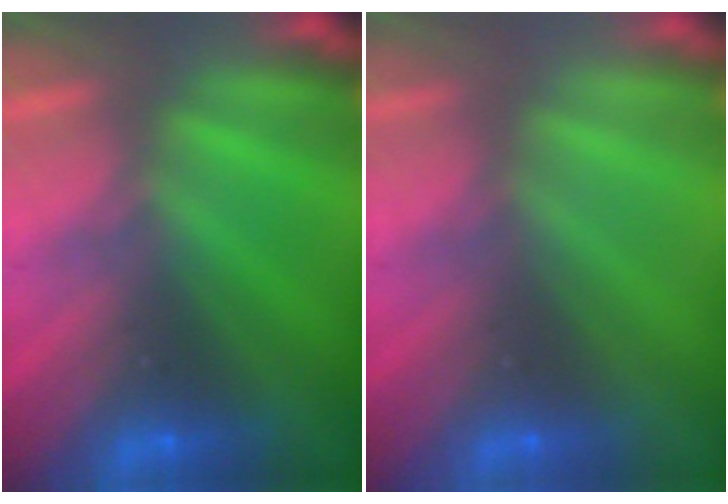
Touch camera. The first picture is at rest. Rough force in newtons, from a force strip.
{"total": 2.9}